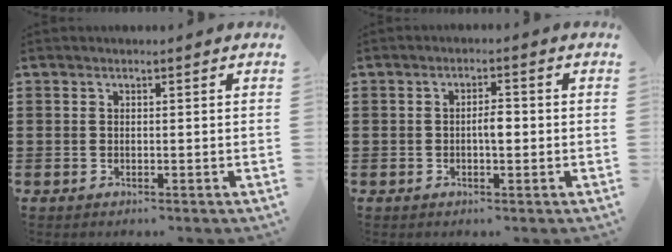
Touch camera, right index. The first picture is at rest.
{"total": 2.5, "force": [-0.3, 0.9, 2.3], "torque": [-0.043, 0.003, -0.007]}